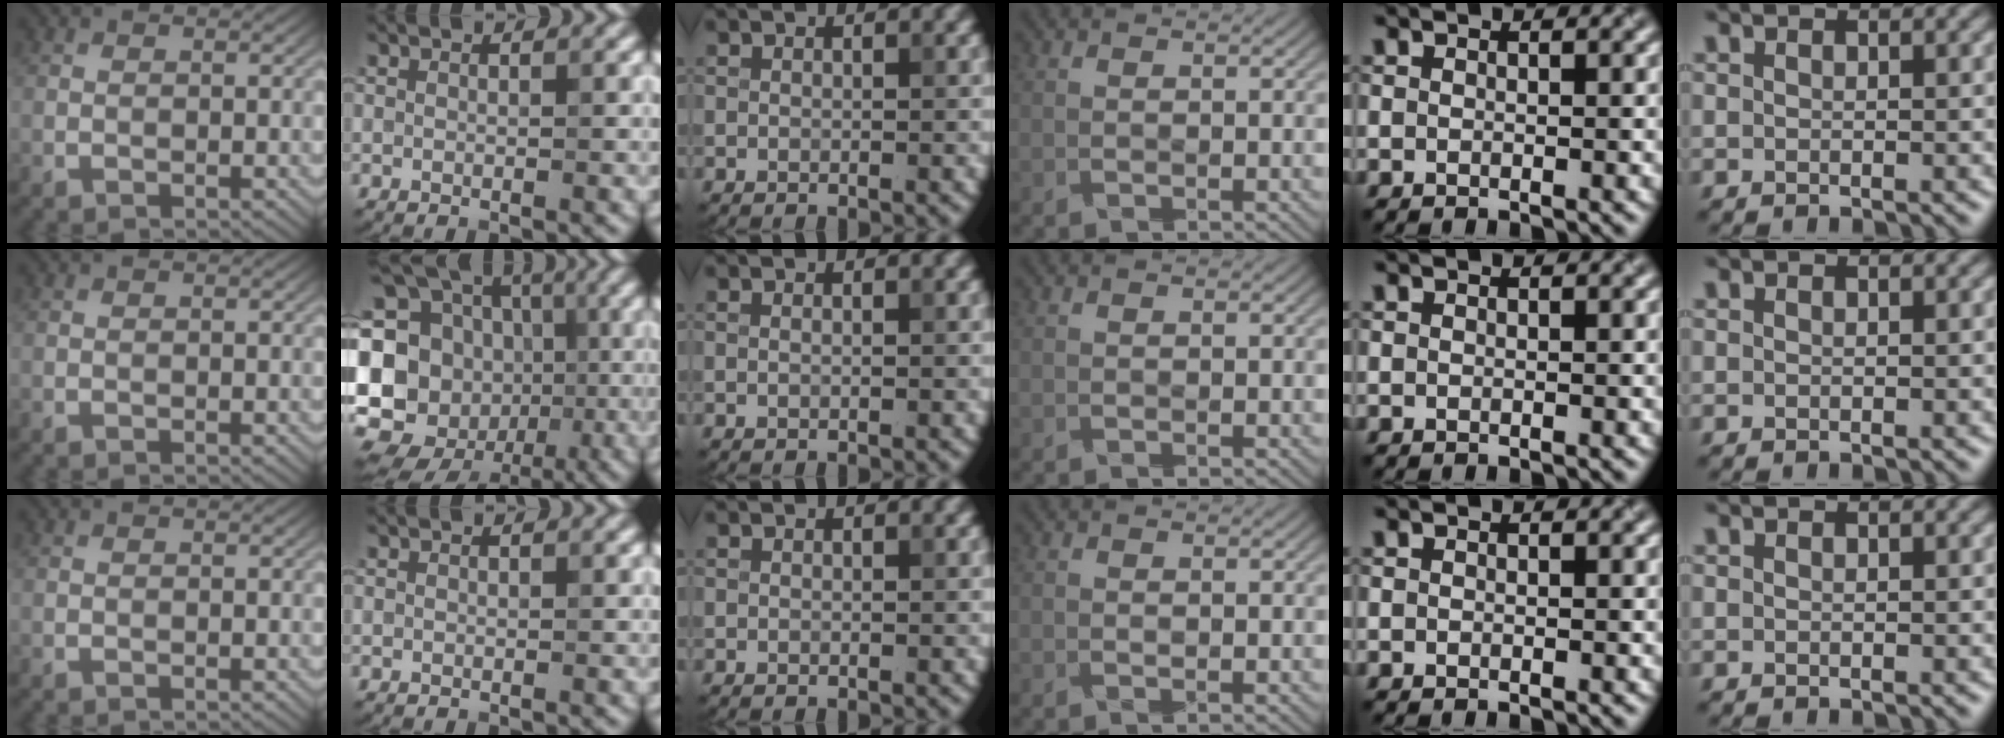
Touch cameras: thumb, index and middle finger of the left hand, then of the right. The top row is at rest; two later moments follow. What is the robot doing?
{"motion": "fold", "object": "hoodie"}